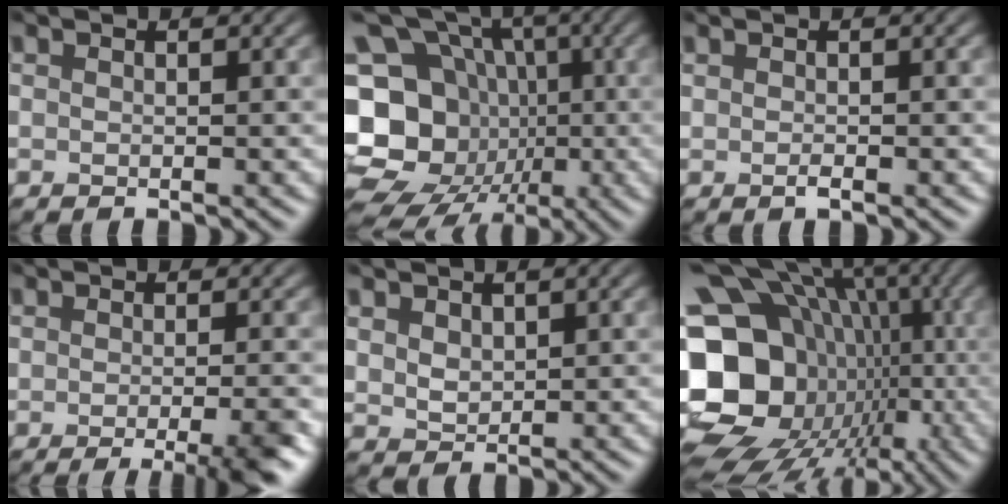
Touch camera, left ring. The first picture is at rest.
{"total": 17.8, "force": [-3.7, 15.5, 7.9], "torque": [-0.145, 0.015, -0.088]}
{"total": 0.6, "force": [0.0, 0.2, 0.6], "torque": [-0.013, -0.005, 0.001]}
{"total": 5.5, "force": [-1.2, 1.8, 5.0], "torque": [-0.040, -0.001, -0.016]}
{"total": 2.1, "force": [0.7, 1.5, 1.4], "torque": [-0.034, -0.004, 0.021]}
{"total": 21.2, "force": [-5.6, 17.6, 10.5], "torque": [-0.162, 0.010, -0.123]}